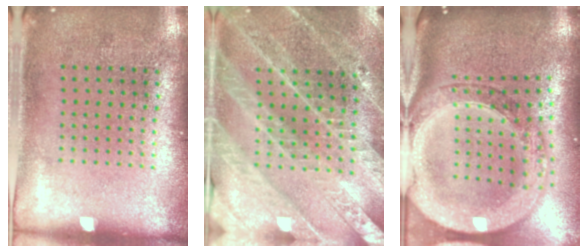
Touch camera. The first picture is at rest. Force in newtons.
{"total": 3.8, "press": 3.5, "slide": 1.4}
{"total": 3.6, "press": 2.9, "slide": 2.1}